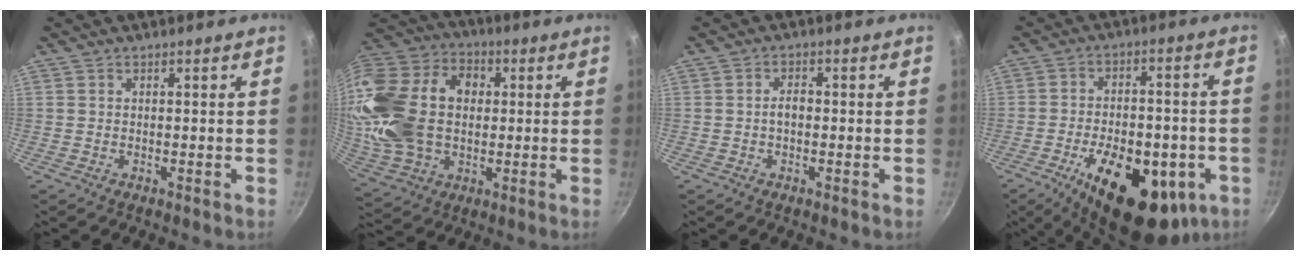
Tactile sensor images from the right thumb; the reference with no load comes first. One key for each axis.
{"total": 25.0, "fx": 1.9, "fy": 17.8, "fz": 17.5, "tx": -0.329, "ty": 0.029, "tz": 0.041}
{"total": 2.2, "fx": -0.3, "fy": 1.4, "fz": 1.7, "tx": -0.023, "ty": 0.011, "tz": -0.007}
{"total": 23.0, "fx": -8.8, "fy": 11.6, "fz": 17.8, "tx": -0.239, "ty": 0.018, "tz": -0.115}